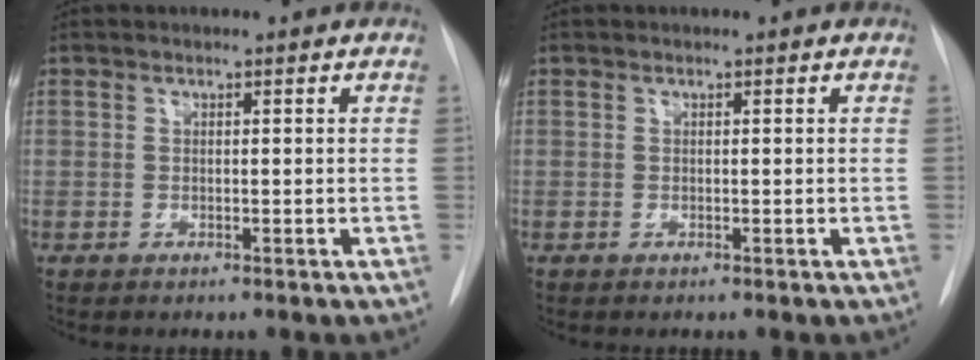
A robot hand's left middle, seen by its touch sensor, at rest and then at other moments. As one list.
[{"total": 0.0}]